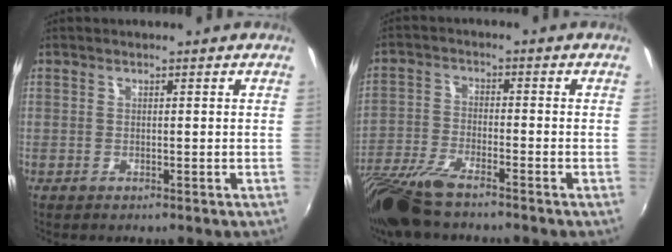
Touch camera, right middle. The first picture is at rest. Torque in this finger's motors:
{"motor_torque": [1.01, -1.12, 0.47, 0.14]}